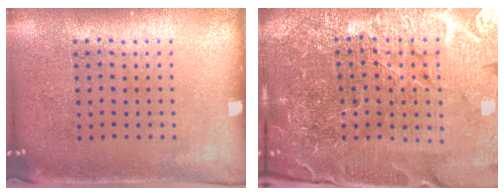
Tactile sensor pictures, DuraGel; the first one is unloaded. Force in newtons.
{"total": 5.7, "press": 5.3, "slide": 2.1}